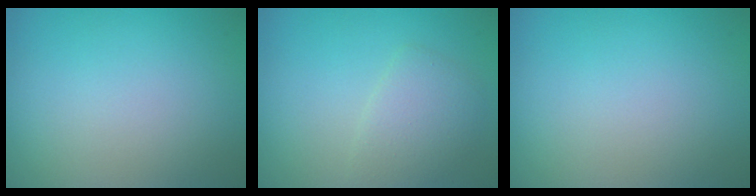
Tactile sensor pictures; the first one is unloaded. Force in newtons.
{"total": 2.7, "press": 2.7, "slide": 0.1}
{"total": 0.0}